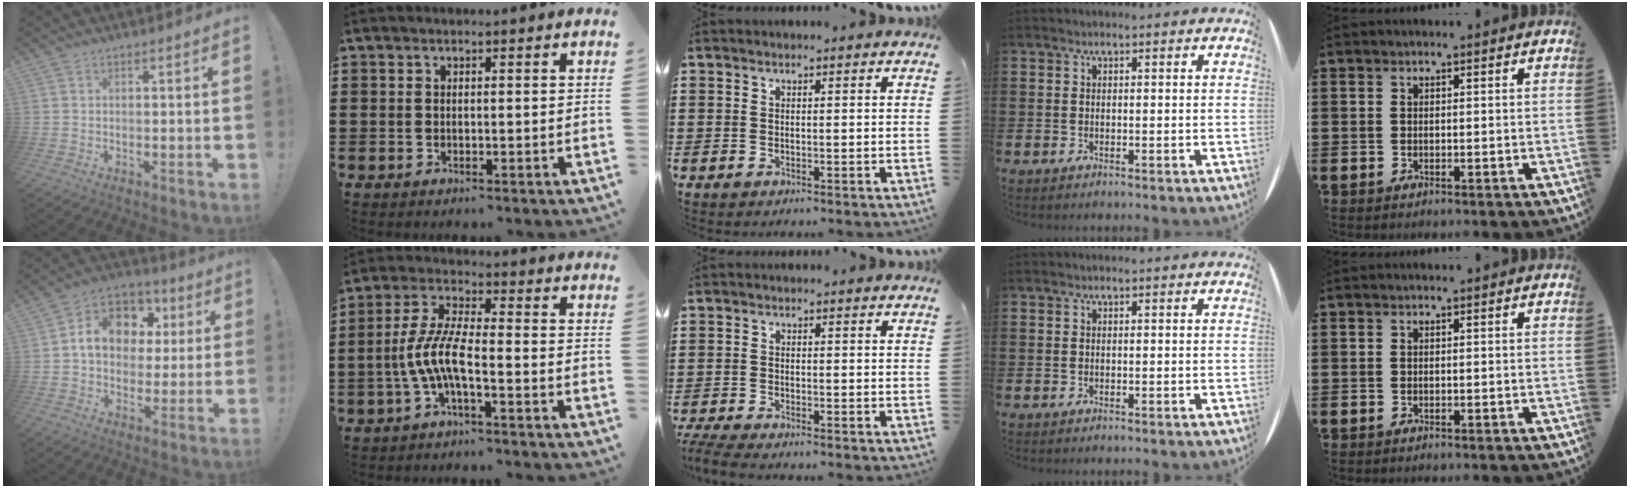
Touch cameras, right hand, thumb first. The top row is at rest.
{"thumb": {"total": 13.8, "force": [2.9, 11.1, 7.6], "torque": [-0.096, -0.007, 0.058]}, "index": {"total": 7.4, "force": [-2.7, 1.8, 6.6], "torque": [-0.163, -0.014, -0.059]}, "middle": {"total": 2.6, "force": [-2.4, 0.1, 1.0], "torque": [-0.032, -0.007, -0.052]}}